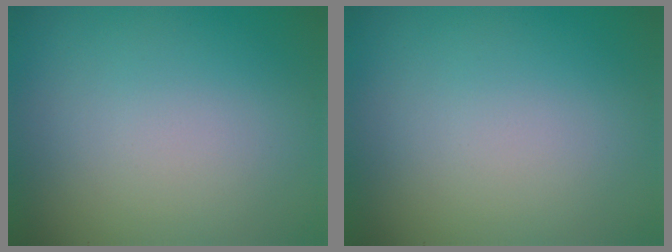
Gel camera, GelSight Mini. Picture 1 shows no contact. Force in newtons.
{"total": 0.0}